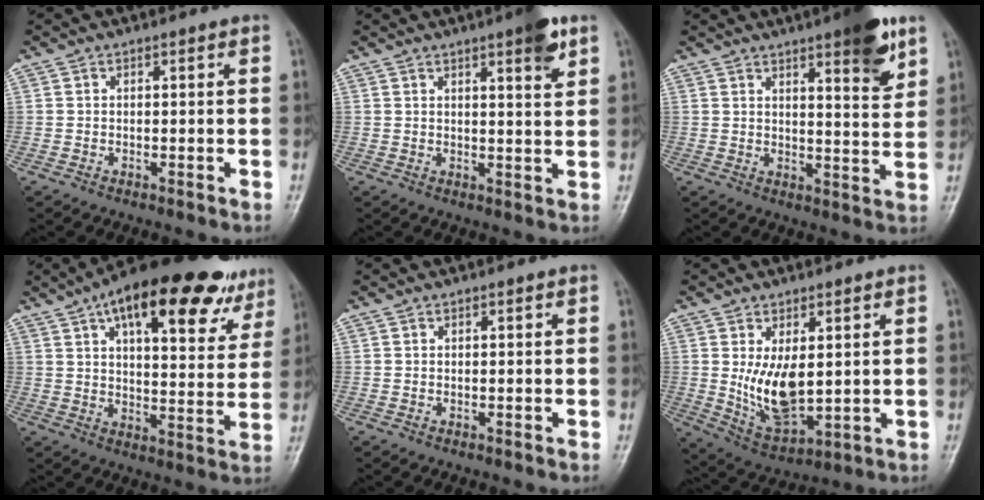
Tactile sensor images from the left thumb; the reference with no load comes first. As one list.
[{"total": 5.8, "force": [3.4, 1.0, 4.6], "torque": [-0.057, -0.017, 0.043]}, {"total": 10.1, "force": [5.9, 2.2, 7.9], "torque": [-0.093, -0.033, 0.078]}, {"total": 24.3, "force": [14.6, 9.4, 17.0], "torque": [-0.217, -0.017, 0.206]}, {"total": 0.0}, {"total": 10.1, "force": [1.3, 5.3, 8.6], "torque": [-0.139, -0.026, 0.043]}]